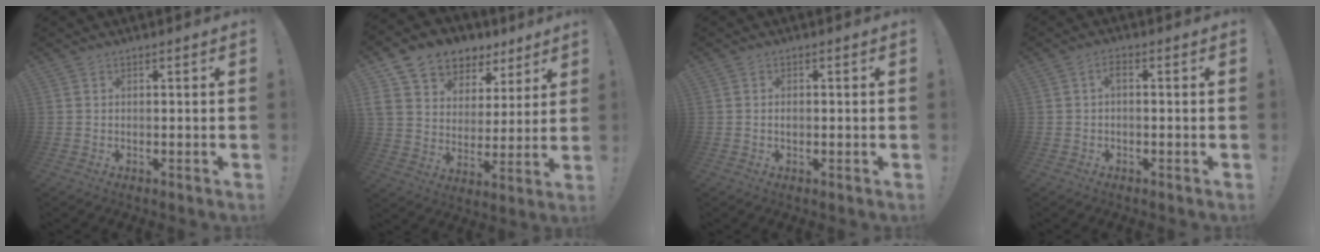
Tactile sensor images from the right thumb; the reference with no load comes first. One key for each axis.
{"total": 10.5, "fx": 6.5, "fy": 7.7, "fz": 3.1, "tx": -0.046, "ty": -0.050, "tz": 0.126}
{"total": 1.0, "fx": -0.2, "fy": 0.8, "fz": 0.5, "tx": -0.008, "ty": 0.004, "tz": -0.005}
{"total": 2.3, "fx": -0.5, "fy": 0.8, "fz": 2.0, "tx": -0.043, "ty": 0.012, "tz": -0.010}